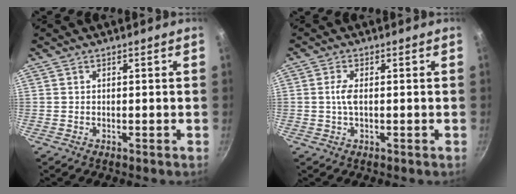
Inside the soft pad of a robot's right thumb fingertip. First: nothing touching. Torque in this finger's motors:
{"motor_torque": [0.08, 0.17, 0.46, 0.38, 0.07]}